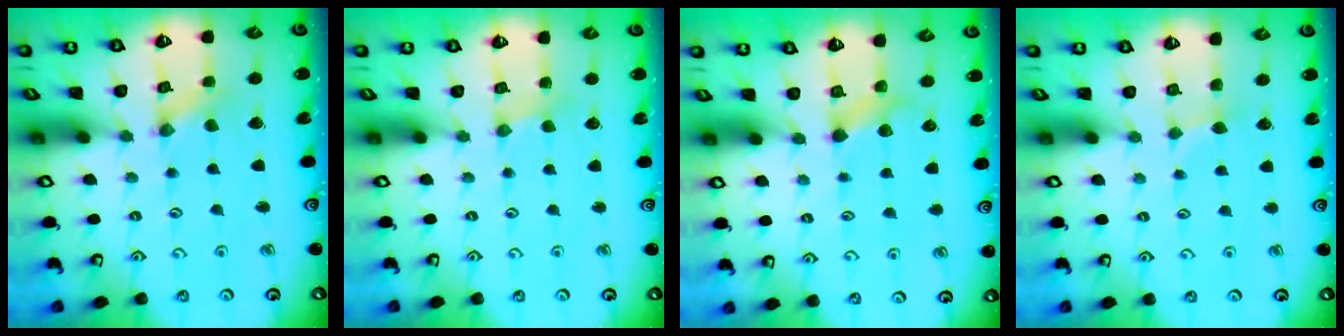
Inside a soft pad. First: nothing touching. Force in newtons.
{"total": 1.9, "press": 1.9, "slide": 0.3}
{"total": 3.5, "press": 3.5, "slide": 0.4}
{"total": 1.3, "press": 1.3, "slide": 0.2}